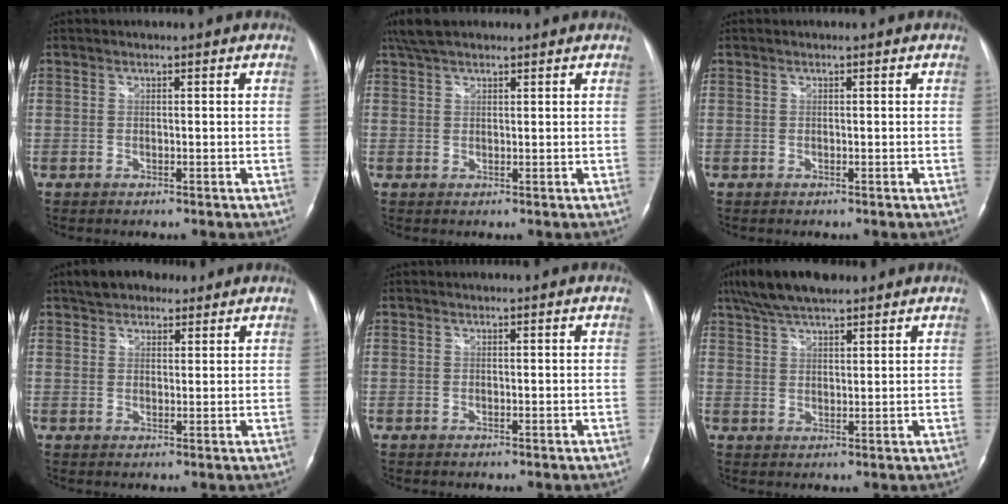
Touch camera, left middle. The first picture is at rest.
{"total": 4.6, "force": [3.6, 1.9, 2.1], "torque": [-0.044, 0.027, 0.069]}
{"total": 0.0}
{"total": 6.5, "force": [4.9, 3.3, 2.6], "torque": [-0.036, 0.022, 0.082]}
{"total": 0.0}
{"total": 9.5, "force": [7.5, 2.6, 5.2], "torque": [-0.095, 0.031, 0.132]}